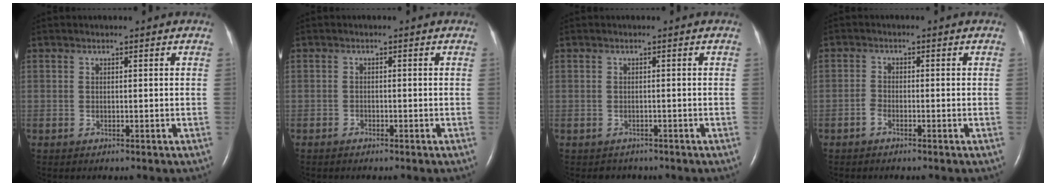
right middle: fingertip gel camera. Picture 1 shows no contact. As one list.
[{"total": 0.8, "force": [-0.7, 0.3, 0.2], "torque": [-0.006, 0.000, -0.015]}, {"total": 1.6, "force": [-1.3, 0.9, -0.2], "torque": [-0.005, 0.001, -0.019]}, {"total": 1.5, "force": [-1.1, 0.6, 0.8], "torque": [-0.019, 0.002, -0.022]}]